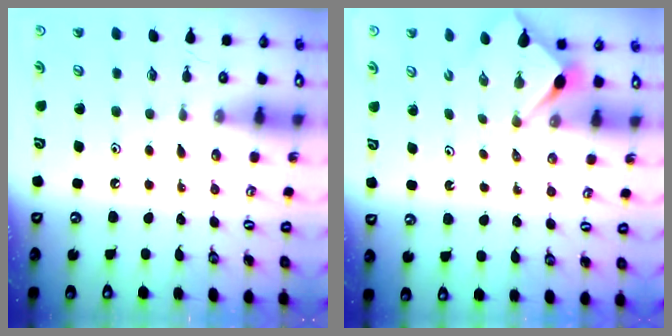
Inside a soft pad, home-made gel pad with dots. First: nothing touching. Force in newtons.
{"total": 2.7, "press": 2.6, "slide": 0.3}